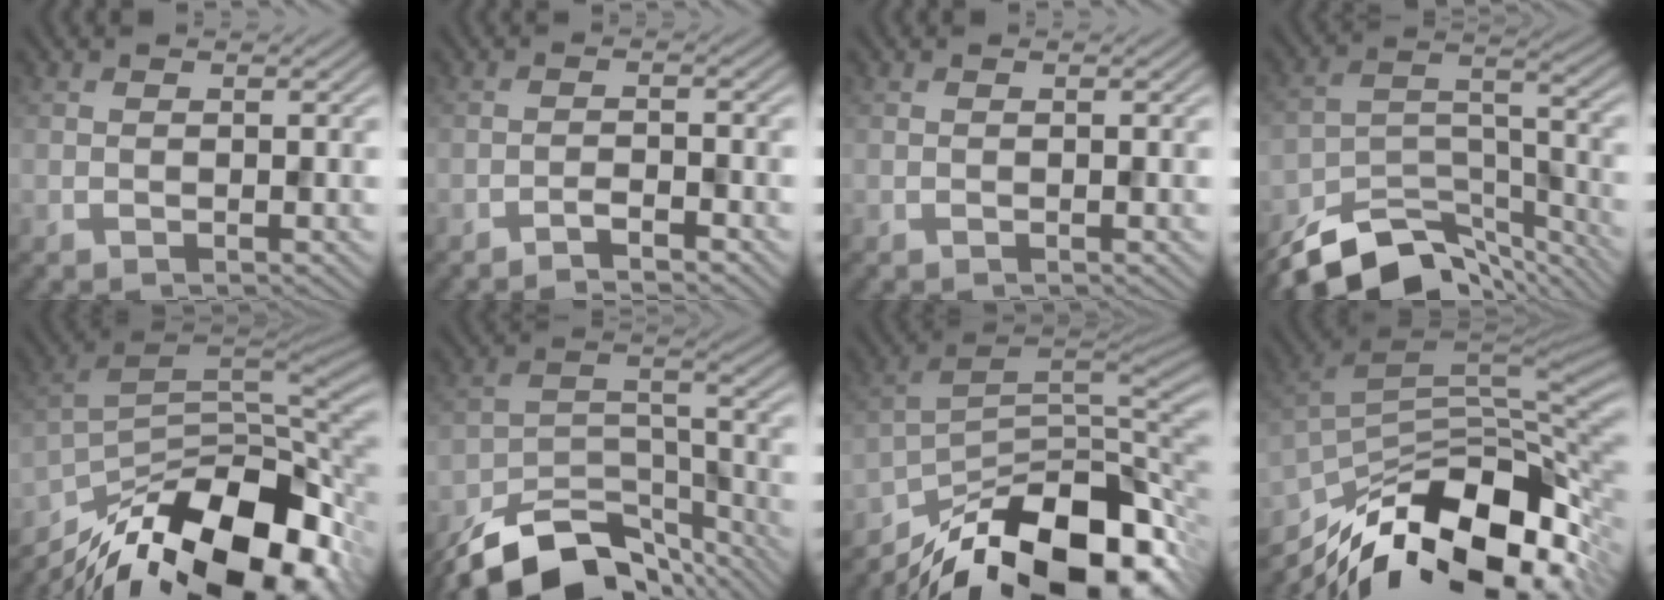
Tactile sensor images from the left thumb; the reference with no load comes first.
{"total": 1.9, "force": [-1.6, 0.2, 1.0], "torque": [-0.016, 0.005, -0.034]}
{"total": 0.0}
{"total": 11.8, "force": [-10.0, 4.0, 5.0], "torque": [-0.090, -0.003, -0.173]}
{"total": 18.1, "force": [-11.7, 7.6, 11.5], "torque": [-0.209, -0.035, -0.192]}
{"total": 13.1, "force": [-10.5, 5.2, 6.0], "torque": [-0.114, -0.009, -0.176]}
{"total": 16.2, "force": [-11.2, 6.6, 9.7], "torque": [-0.166, -0.018, -0.179]}
{"total": 16.3, "force": [-9.0, 7.0, 11.6], "torque": [-0.226, -0.022, -0.153]}